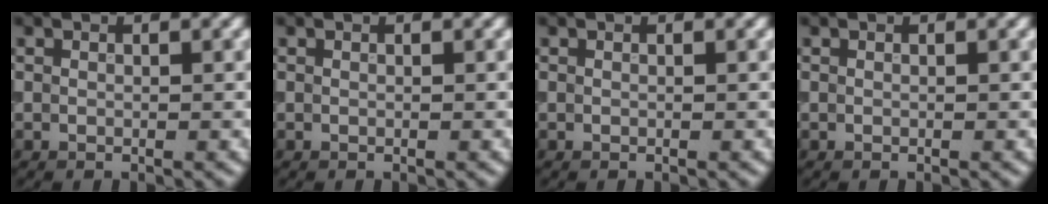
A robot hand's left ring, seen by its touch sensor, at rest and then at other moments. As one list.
[{"total": 0.0}, {"total": 0.0}, {"total": 0.0}]